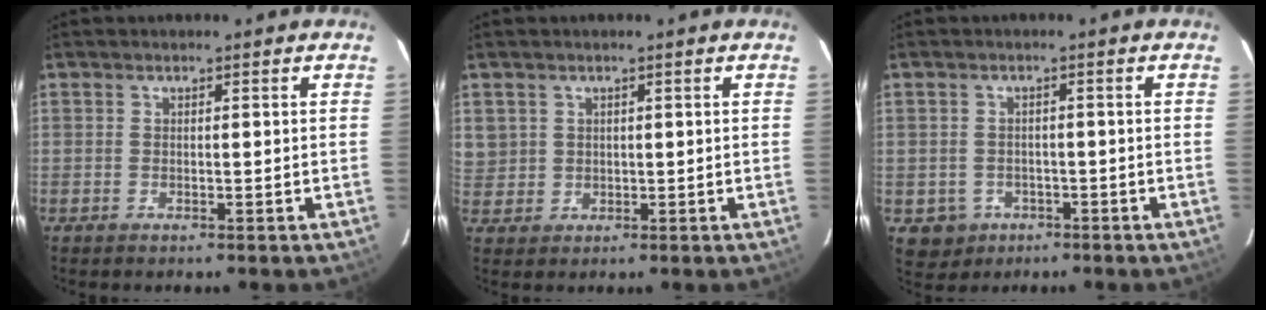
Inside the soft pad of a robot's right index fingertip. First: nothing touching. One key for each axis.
{"total": 3.7, "fx": 1.4, "fy": 3.4, "fz": 0.3, "tx": -0.003, "ty": 0.003, "tz": 0.035}
{"total": 4.0, "fx": -1.6, "fy": 3.7, "fz": 0.5, "tx": -0.009, "ty": 0.008, "tz": -0.017}